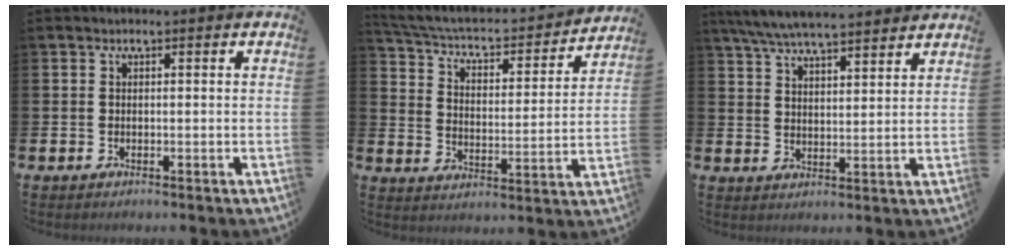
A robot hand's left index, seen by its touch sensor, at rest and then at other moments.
{"total": 5.1, "force": [4.5, 1.7, 1.8], "torque": [-0.062, -0.038, 0.066]}
{"total": 6.8, "force": [6.5, 0.6, 1.9], "torque": [-0.062, -0.026, 0.120]}